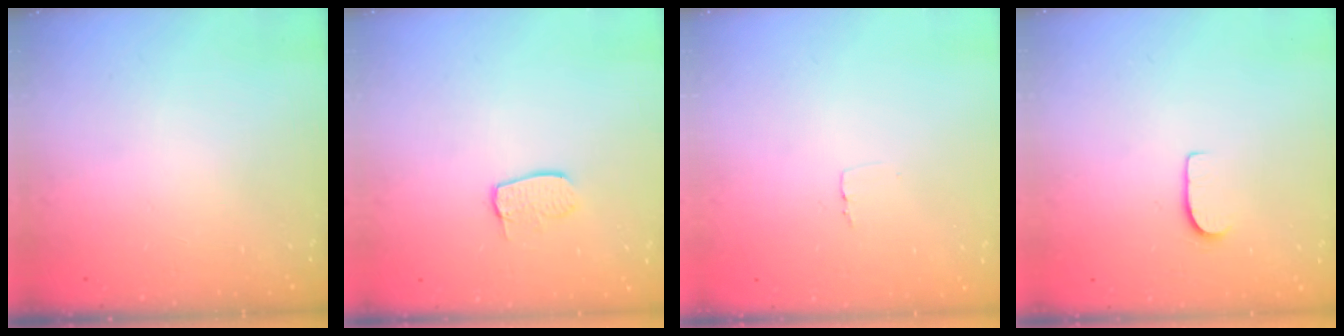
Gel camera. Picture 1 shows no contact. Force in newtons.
{"total": 6.3, "press": 6.3, "slide": 0.2}
{"total": 2.6, "press": 2.6, "slide": 0.1}
{"total": 5.9, "press": 5.8, "slide": 0.6}